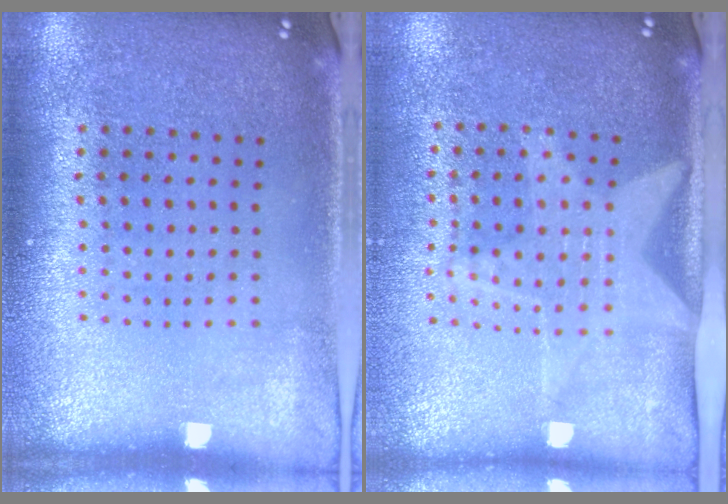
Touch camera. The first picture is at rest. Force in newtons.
{"total": 1.9, "press": 1.5, "slide": 1.1}